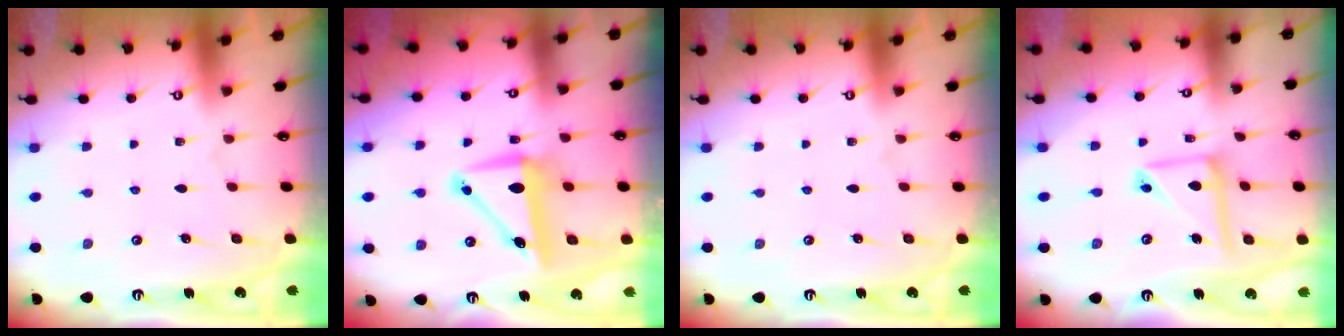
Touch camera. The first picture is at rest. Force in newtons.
{"total": 9.6, "press": 9.5, "slide": 1.4}
{"total": 0.0}
{"total": 11.8, "press": 11.7, "slide": 1.0}